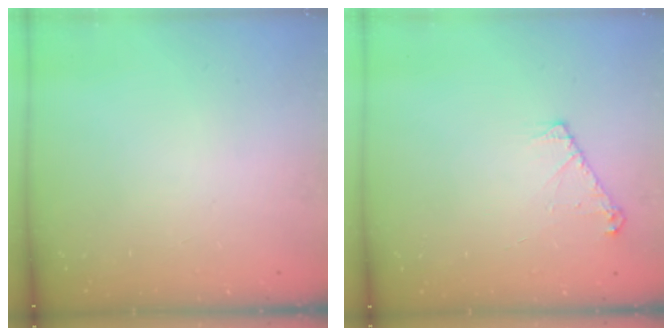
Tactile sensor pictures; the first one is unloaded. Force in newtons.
{"total": 6.0, "press": 6.0, "slide": 0.7}